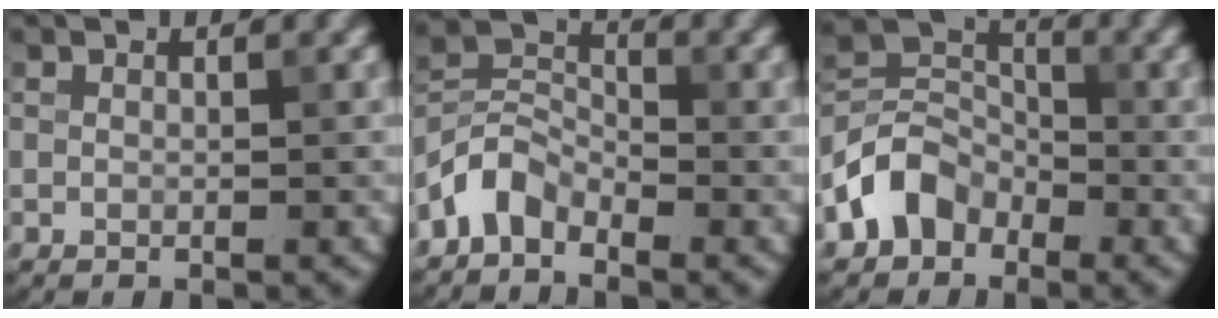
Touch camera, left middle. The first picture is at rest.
{"total": 3.7, "force": [-2.7, 2.0, 1.5], "torque": [-0.028, 0.012, -0.066]}
{"total": 4.6, "force": [-2.6, 3.4, 1.6], "torque": [-0.027, 0.008, -0.062]}